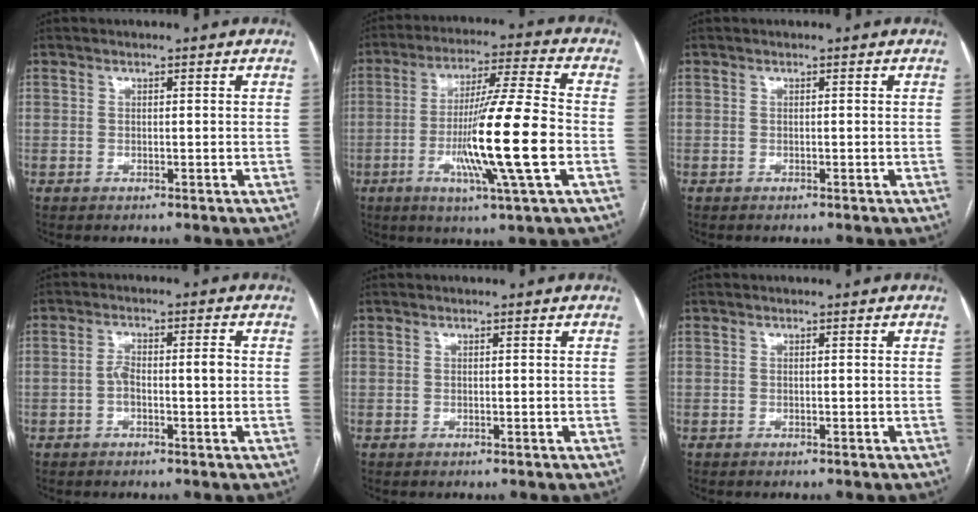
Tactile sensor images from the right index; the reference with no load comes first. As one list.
[{"total": 15.8, "force": [-3.7, -0.8, 15.4], "torque": [-0.278, -0.014, -0.072]}, {"total": 0.0}, {"total": 4.2, "force": [-0.6, 1.2, 4.0], "torque": [-0.073, 0.016, -0.010]}, {"total": 0.0}, {"total": 0.0}]